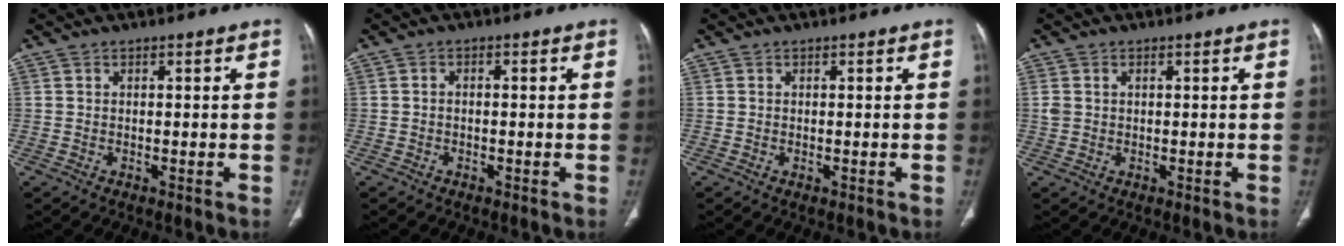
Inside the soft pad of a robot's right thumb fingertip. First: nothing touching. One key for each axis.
{"total": 0.8, "fx": -0.3, "fy": 0.5, "fz": 0.6, "tx": -0.009, "ty": 0.003, "tz": -0.007}
{"total": 0.0}
{"total": 2.0, "fx": 0.6, "fy": 1.4, "fz": 1.3, "tx": -0.035, "ty": 0.006, "tz": 0.019}